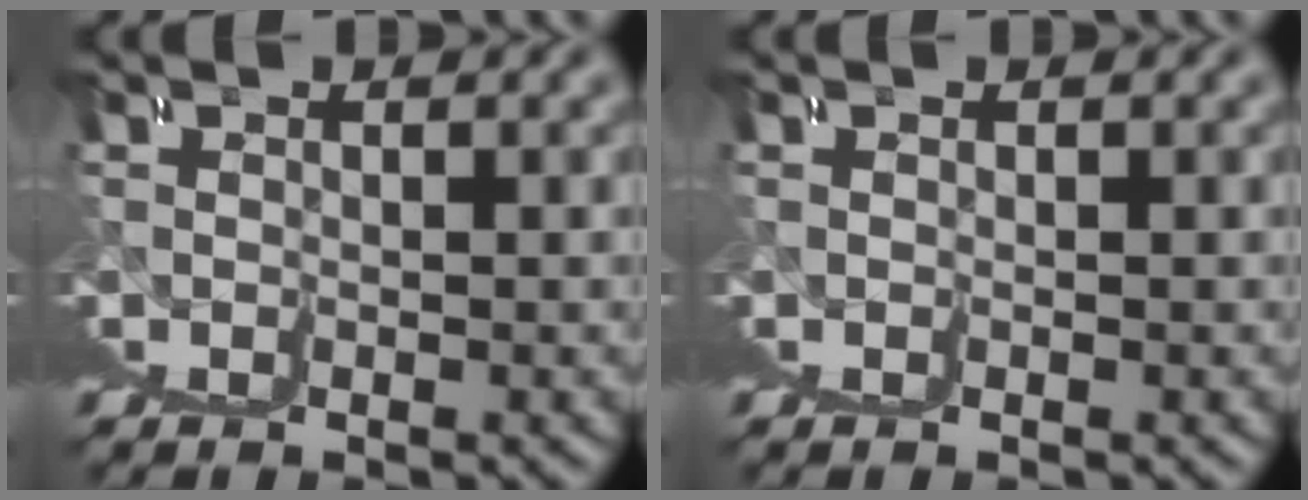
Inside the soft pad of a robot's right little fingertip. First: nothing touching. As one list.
[{"total": 0.0}]